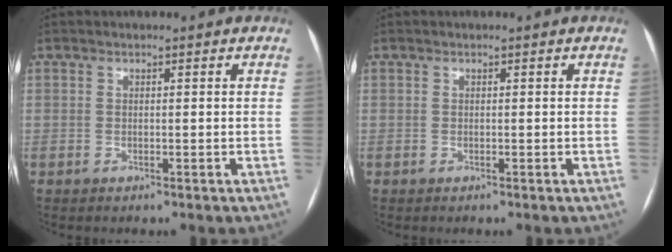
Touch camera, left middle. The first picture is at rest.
{"total": 0.0}